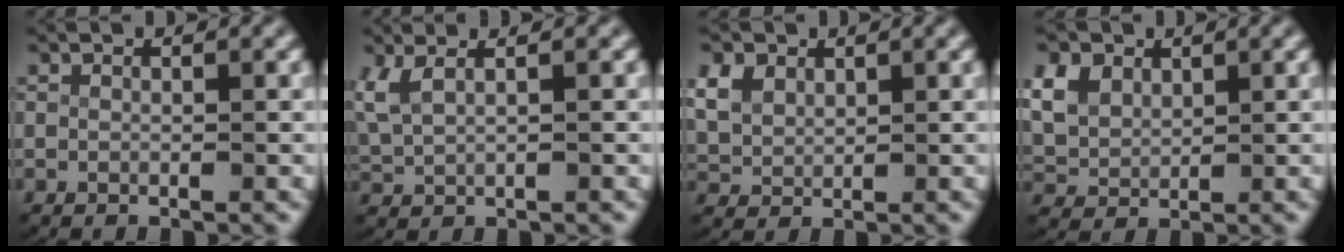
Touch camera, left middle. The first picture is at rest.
{"total": 3.3, "force": [1.3, 2.0, 2.3], "torque": [-0.066, 0.002, 0.030]}
{"total": 3.3, "force": [1.2, 2.6, 1.5], "torque": [-0.056, -0.009, 0.037]}
{"total": 4.5, "force": [1.5, 3.7, 2.1], "torque": [-0.076, -0.010, 0.039]}